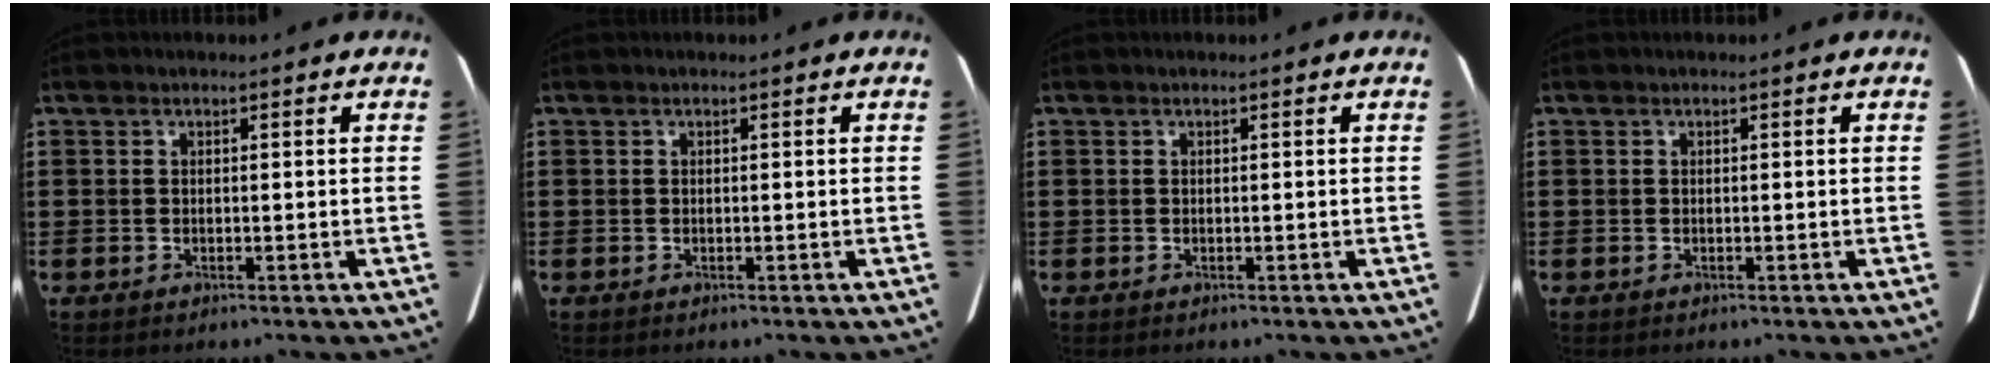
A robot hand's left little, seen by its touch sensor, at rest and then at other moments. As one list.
[{"total": 0.0}, {"total": 0.0}, {"total": 0.0}]